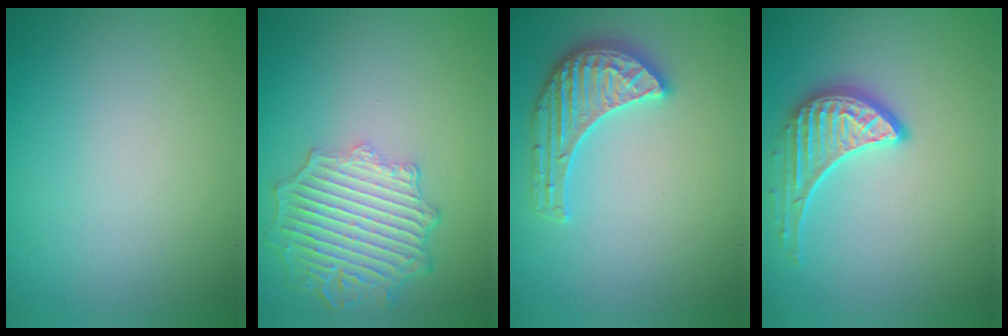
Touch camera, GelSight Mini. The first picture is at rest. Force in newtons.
{"total": 6.2, "press": 5.0, "slide": 3.8}
{"total": 3.7, "press": 3.7, "slide": 0.3}
{"total": 3.5, "press": 3.0, "slide": 1.8}